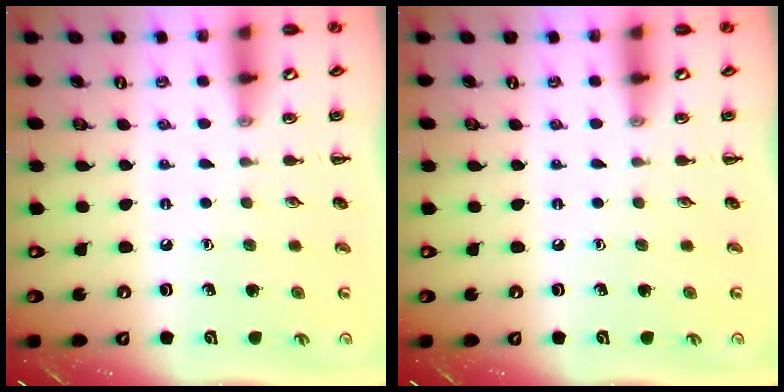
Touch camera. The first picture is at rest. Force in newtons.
{"total": 0.0}